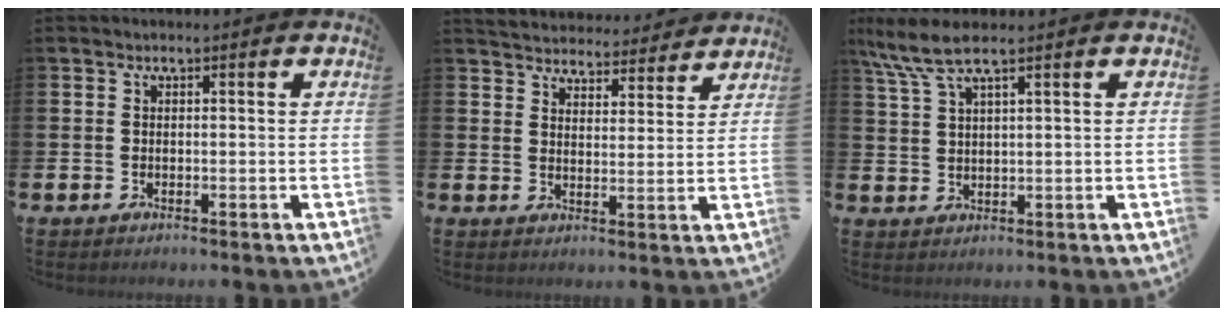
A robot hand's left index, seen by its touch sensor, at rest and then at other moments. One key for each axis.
{"total": 4.8, "fx": 4.7, "fy": 0.8, "fz": -0.3, "tx": -0.012, "ty": -0.037, "tz": 0.081}
{"total": 6.2, "fx": 4.5, "fy": 0.9, "fz": 4.0, "tx": -0.095, "ty": -0.005, "tz": 0.082}